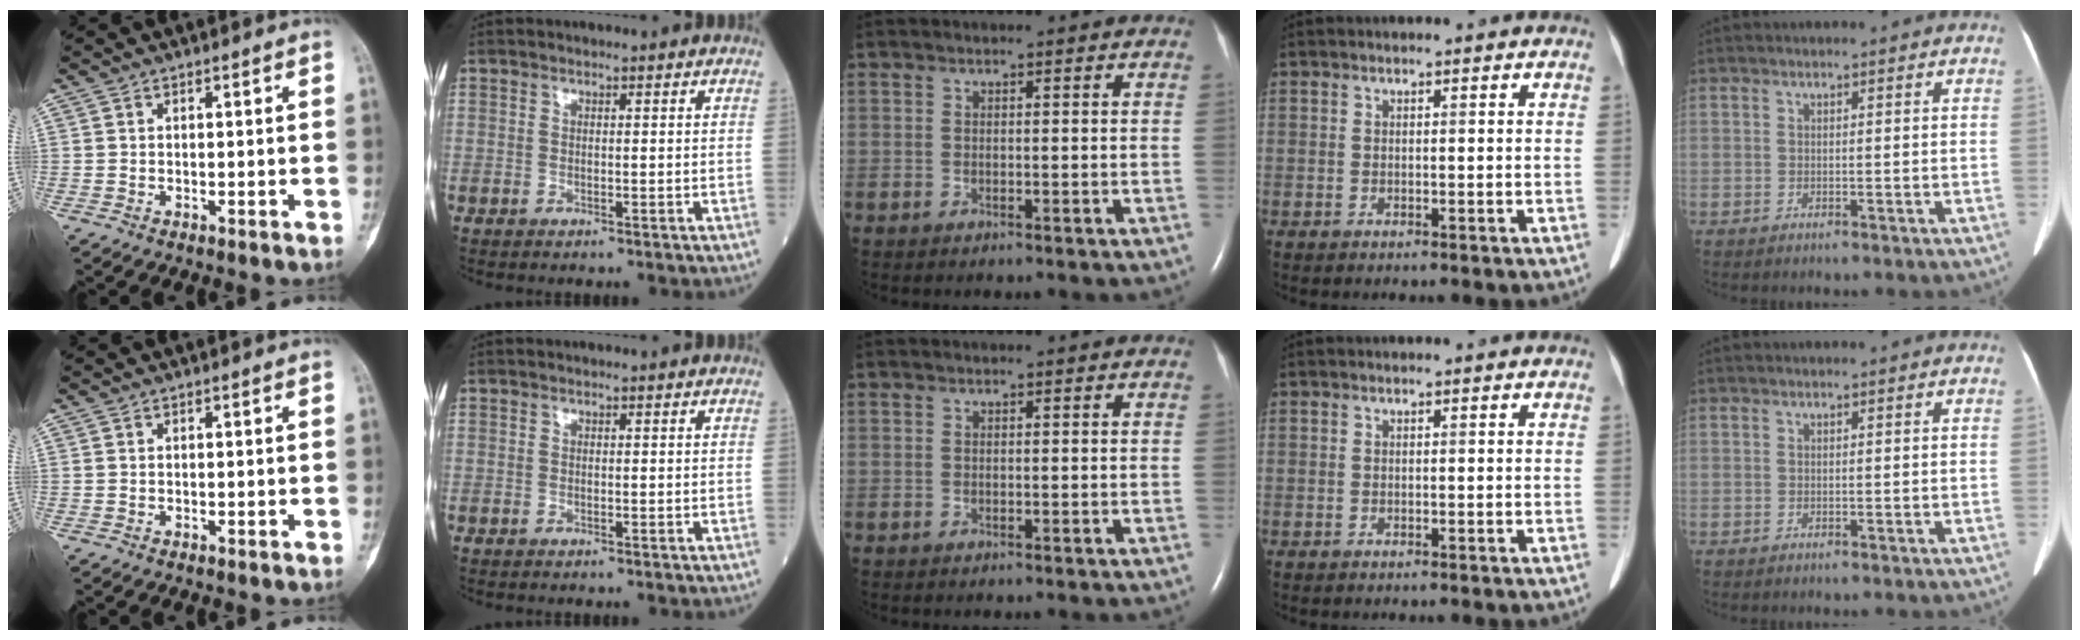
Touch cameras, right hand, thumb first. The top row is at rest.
{}